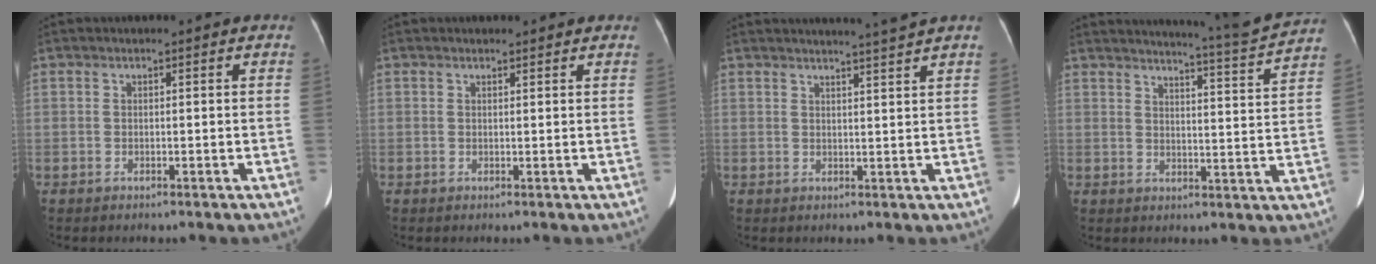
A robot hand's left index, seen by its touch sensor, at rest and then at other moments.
{"total": 1.4, "force": [1.2, 0.5, 0.3], "torque": [-0.008, 0.008, 0.015]}
{"total": 4.4, "force": [3.9, -1.5, 1.3], "torque": [-0.018, -0.006, 0.051]}
{"total": 11.2, "force": [10.7, -1.8, 2.7], "torque": [-0.052, -0.038, 0.139]}